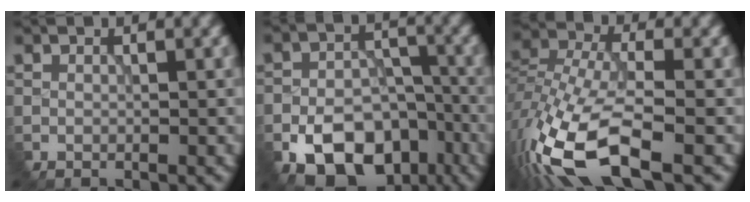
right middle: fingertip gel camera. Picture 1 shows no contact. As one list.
[{"total": 9.2, "force": [-4.9, 6.0, 4.9], "torque": [-0.078, -0.004, -0.074]}, {"total": 12.0, "force": [-6.3, 4.6, 9.1], "torque": [-0.208, -0.009, -0.122]}]